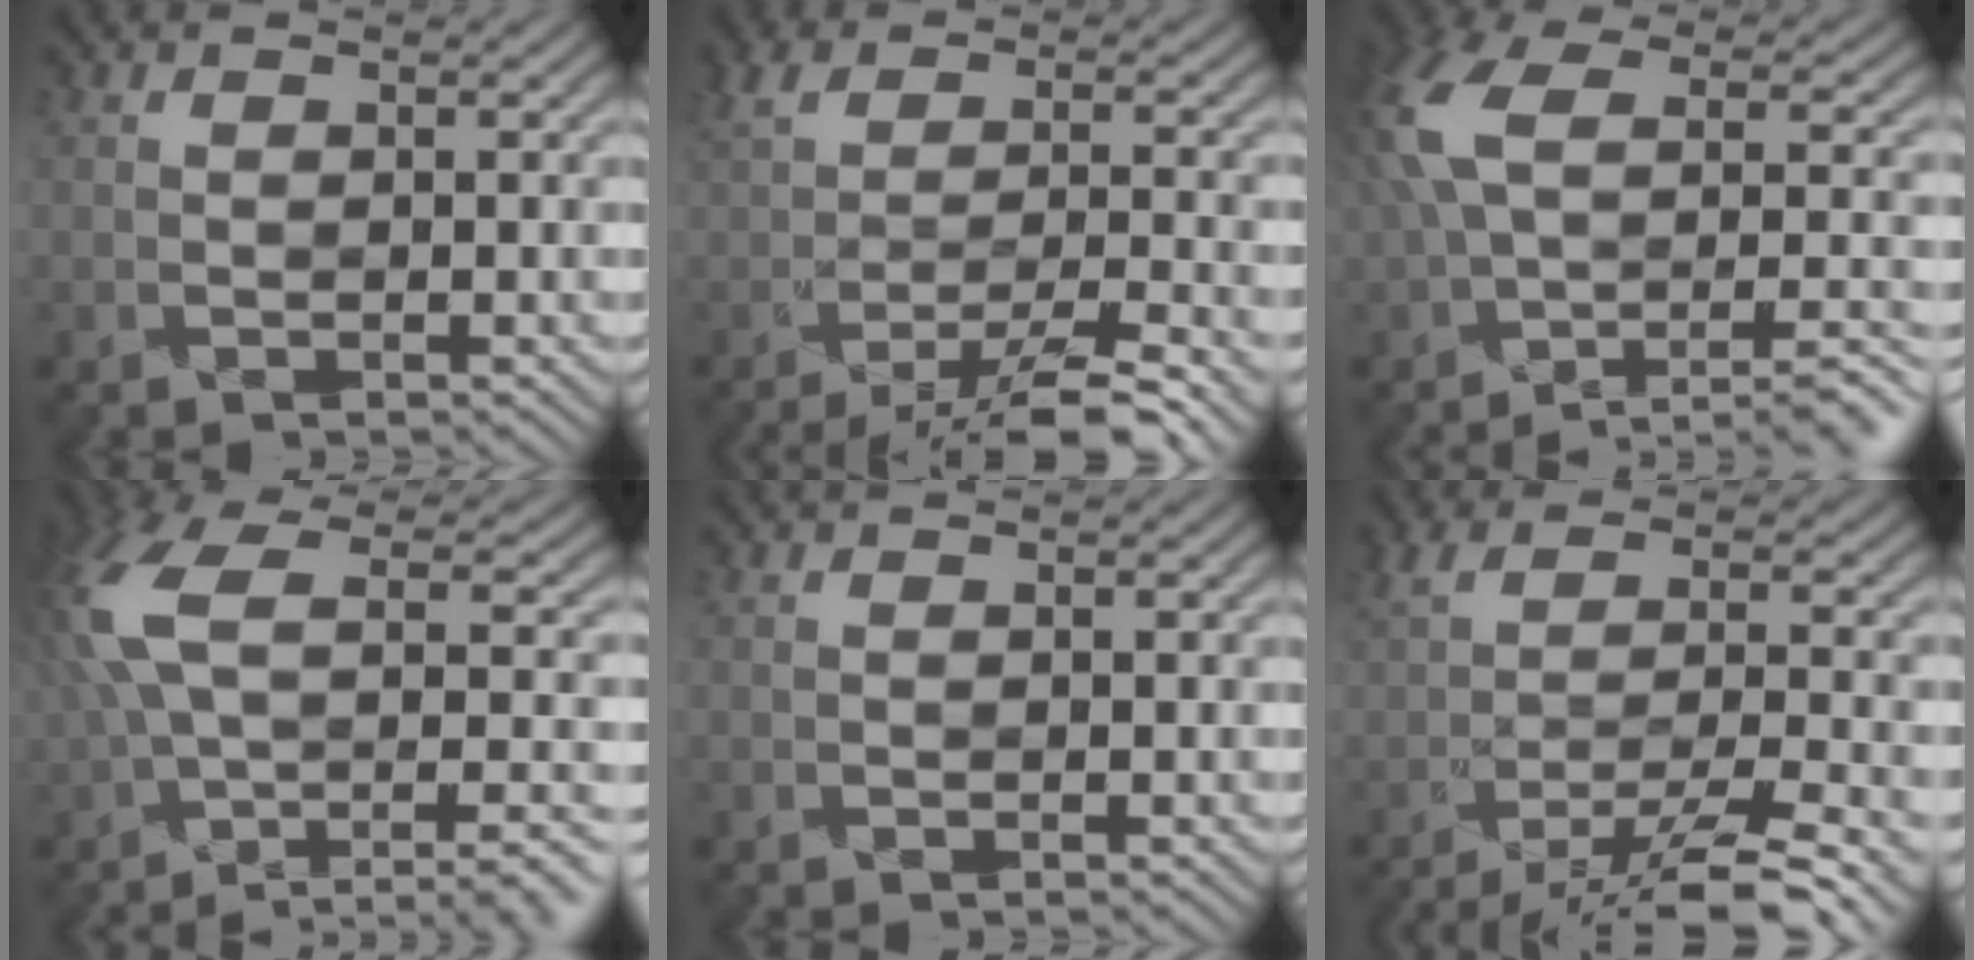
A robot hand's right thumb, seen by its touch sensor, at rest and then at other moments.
{"total": 6.6, "force": [-4.1, 1.2, 5.0], "torque": [-0.080, 0.009, -0.077]}
{"total": 12.6, "force": [-3.1, 5.5, 10.9], "torque": [-0.244, 0.010, -0.042]}
{"total": 13.6, "force": [-1.3, 5.8, 12.2], "torque": [-0.270, 0.015, -0.014]}
{"total": 0.0}
{"total": 8.3, "force": [-5.3, 1.4, 6.3], "torque": [-0.102, 0.006, -0.094]}